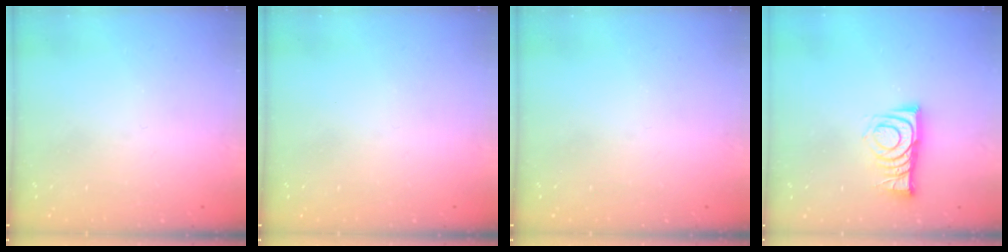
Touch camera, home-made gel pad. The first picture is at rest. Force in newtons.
{"total": 0.0}
{"total": 0.0}
{"total": 8.2, "press": 8.2, "slide": 0.9}